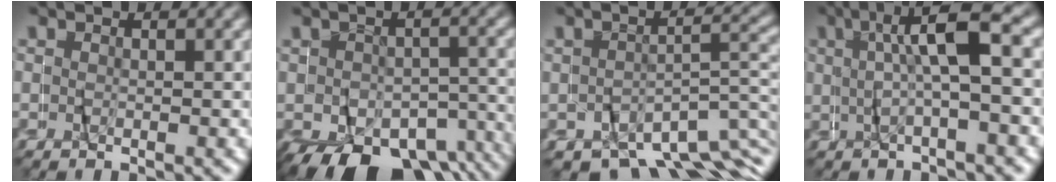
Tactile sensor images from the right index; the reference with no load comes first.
{"total": 11.4, "force": [-6.3, 7.4, 5.9], "torque": [-0.103, -0.034, -0.086]}
{"total": 9.3, "force": [-5.7, 5.2, 5.2], "torque": [-0.065, -0.015, -0.085]}
{"total": 4.5, "force": [1.1, 0.0, 4.4], "torque": [-0.063, 0.032, 0.013]}